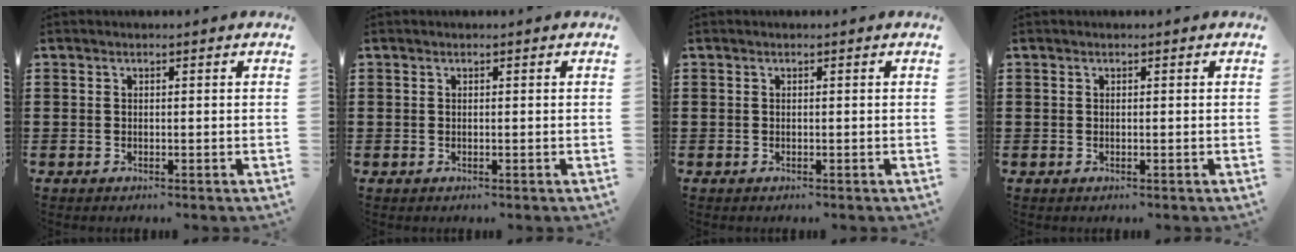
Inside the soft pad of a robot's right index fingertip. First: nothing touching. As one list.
[{"total": 0.0}, {"total": 0.0}, {"total": 0.0}]